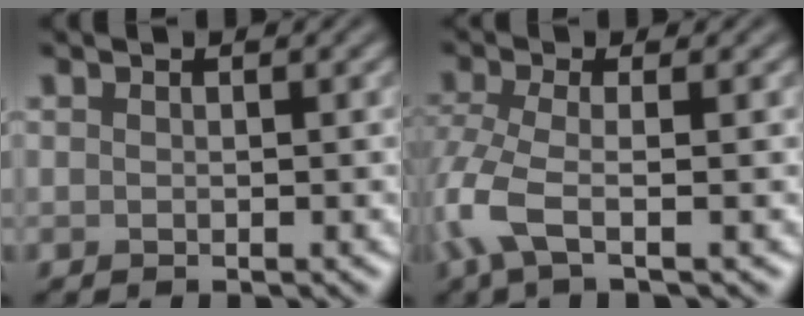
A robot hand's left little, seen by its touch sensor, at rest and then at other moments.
{"total": 4.5, "force": [-1.8, 1.2, 3.9], "torque": [-0.099, -0.008, -0.047]}